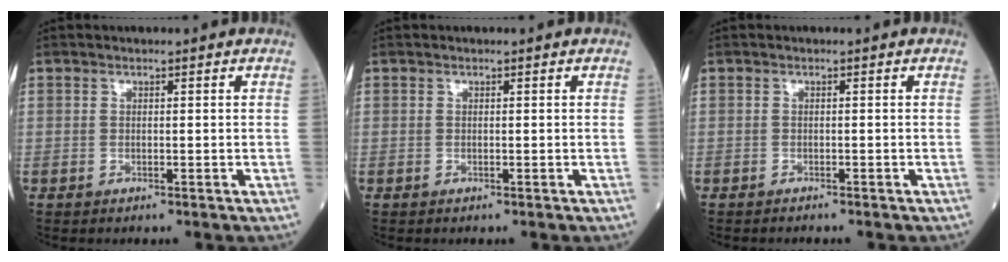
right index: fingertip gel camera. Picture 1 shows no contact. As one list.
[{"total": 0.0}, {"total": 0.9, "force": [-0.8, 0.1, 0.2], "torque": [-0.008, -0.002, -0.013]}]